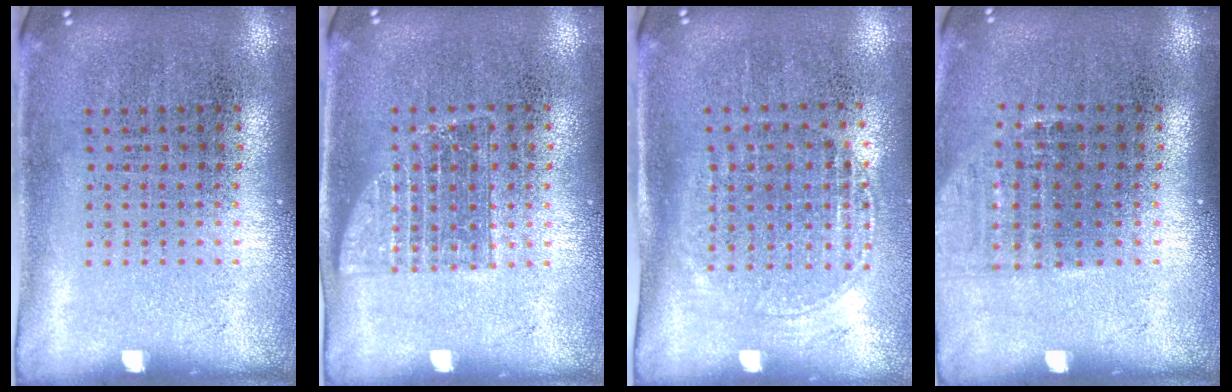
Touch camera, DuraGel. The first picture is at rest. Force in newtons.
{"total": 1.0, "press": 0.9, "slide": 0.4}
{"total": 1.4, "press": 1.2, "slide": 0.8}
{"total": 0.9, "press": 0.8, "slide": 0.4}